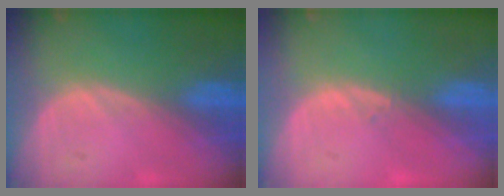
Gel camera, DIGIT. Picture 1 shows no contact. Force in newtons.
{"total": 0.6, "press": 0.5, "slide": 0.4}